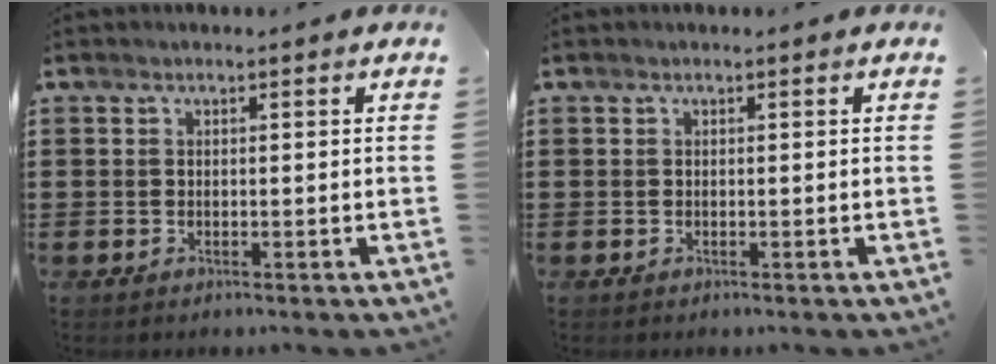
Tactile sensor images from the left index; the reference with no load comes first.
{"total": 0.0}